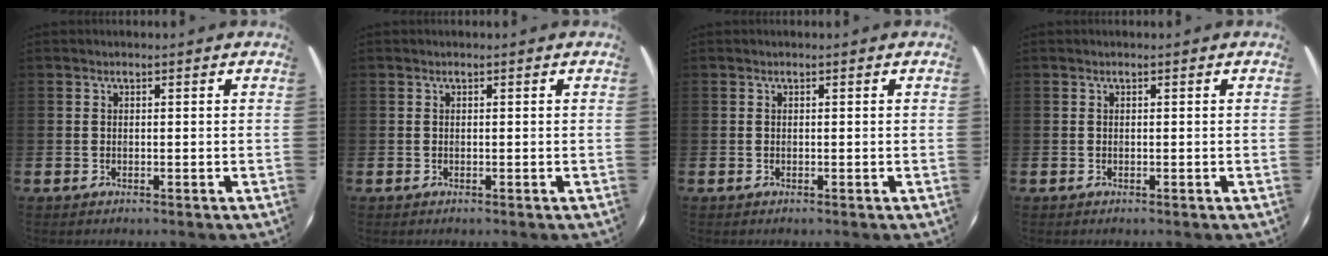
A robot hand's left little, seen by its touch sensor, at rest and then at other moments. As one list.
[{"total": 0.0}, {"total": 0.0}, {"total": 0.0}]